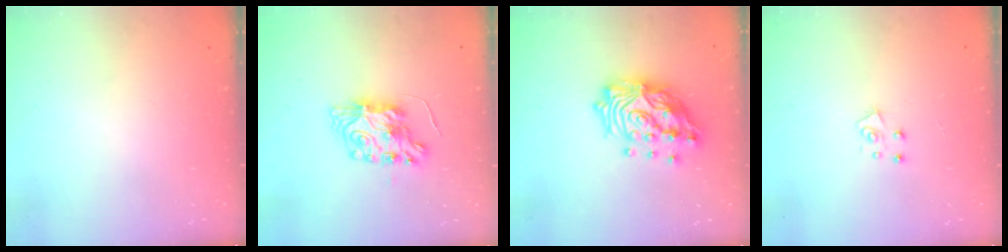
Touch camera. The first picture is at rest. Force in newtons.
{"total": 9.1, "press": 9.0, "slide": 0.8}
{"total": 18.2, "press": 18.1, "slide": 1.6}
{"total": 4.9, "press": 4.9, "slide": 0.5}